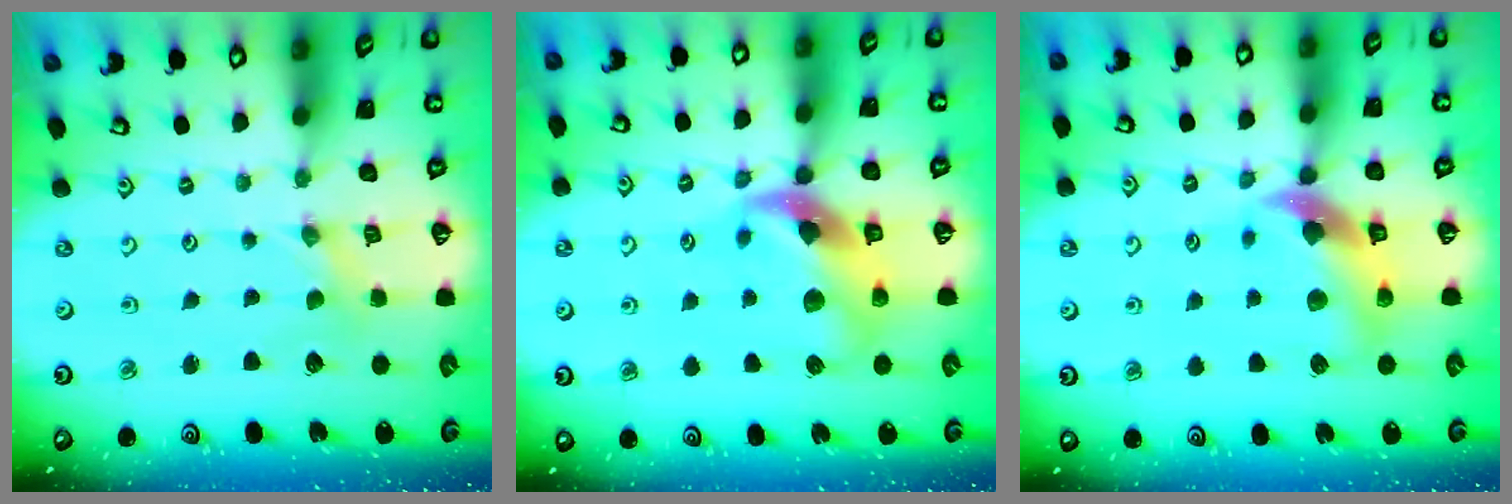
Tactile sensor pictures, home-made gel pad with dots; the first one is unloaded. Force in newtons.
{"total": 12.4, "press": 12.2, "slide": 2.2}
{"total": 11.2, "press": 11.1, "slide": 1.6}